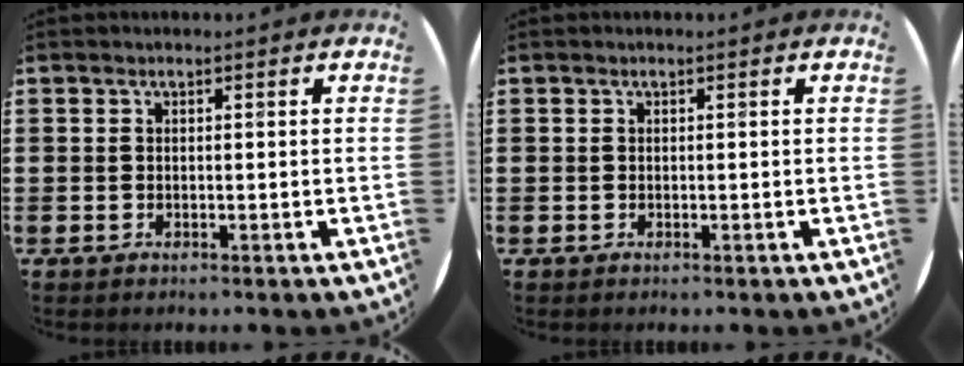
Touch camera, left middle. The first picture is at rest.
{"total": 0.0}